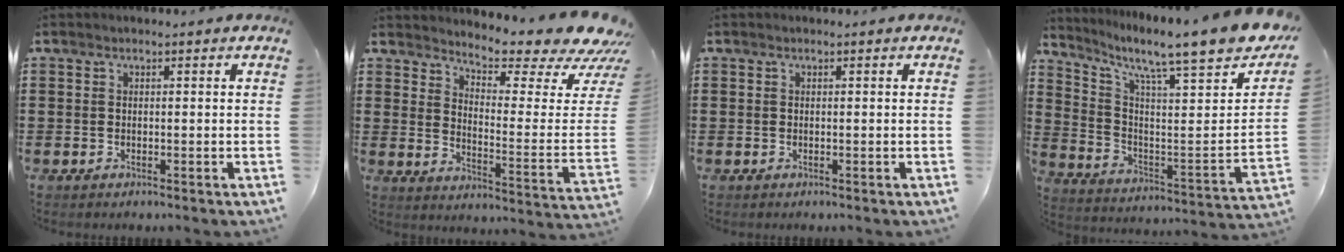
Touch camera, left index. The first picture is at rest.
{"total": 6.5, "force": [5.9, 0.3, 2.7], "torque": [-0.059, -0.064, 0.095]}
{"total": 0.0}
{"total": 9.9, "force": [8.1, 0.8, 5.6], "torque": [-0.114, -0.082, 0.121]}